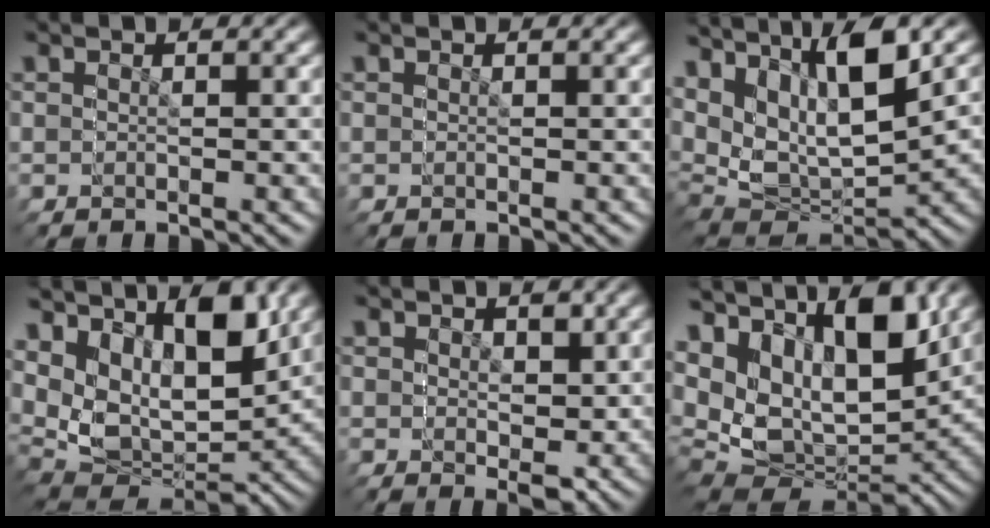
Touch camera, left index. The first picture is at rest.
{"total": 0.0}
{"total": 5.5, "force": [2.1, 4.3, 2.7], "torque": [-0.101, -0.006, 0.039]}
{"total": 7.8, "force": [2.7, 6.1, 4.1], "torque": [-0.107, -0.013, 0.051]}
{"total": 2.4, "force": [1.0, 0.3, -2.2], "torque": [0.036, 0.001, 0.011]}
{"total": 11.1, "force": [2.2, 8.6, 6.8], "torque": [-0.155, -0.024, 0.048]}